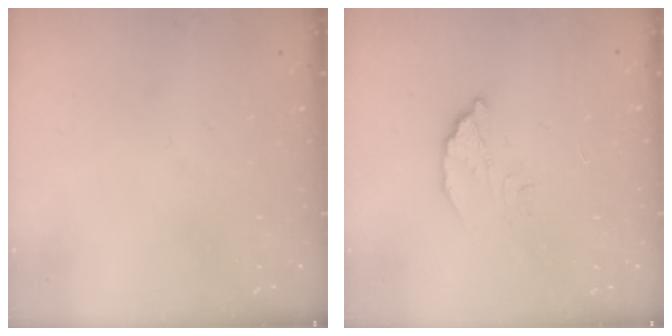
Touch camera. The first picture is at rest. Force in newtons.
{"total": 3.8, "press": 3.8, "slide": 0.3}